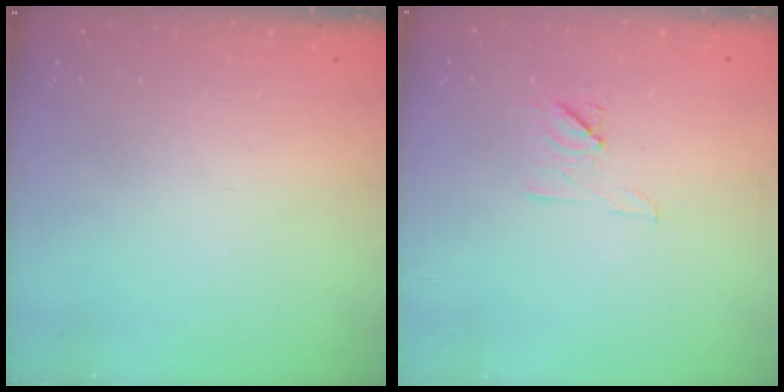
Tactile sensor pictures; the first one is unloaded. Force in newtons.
{"total": 7.3, "press": 7.2, "slide": 1.3}